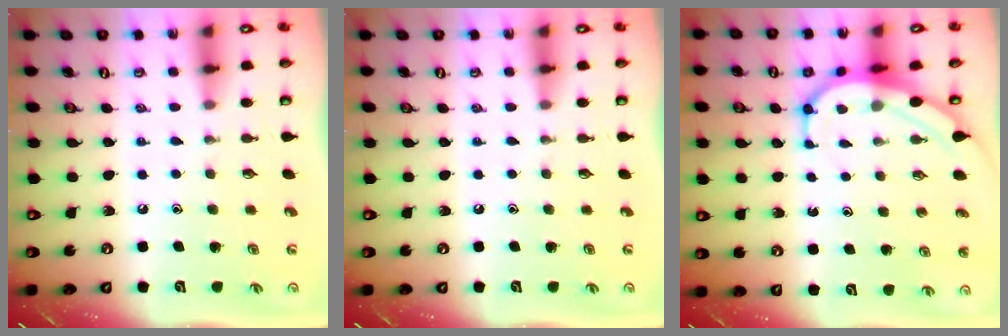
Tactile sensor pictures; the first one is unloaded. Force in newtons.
{"total": 0.0}
{"total": 7.9, "press": 7.9, "slide": 0.8}